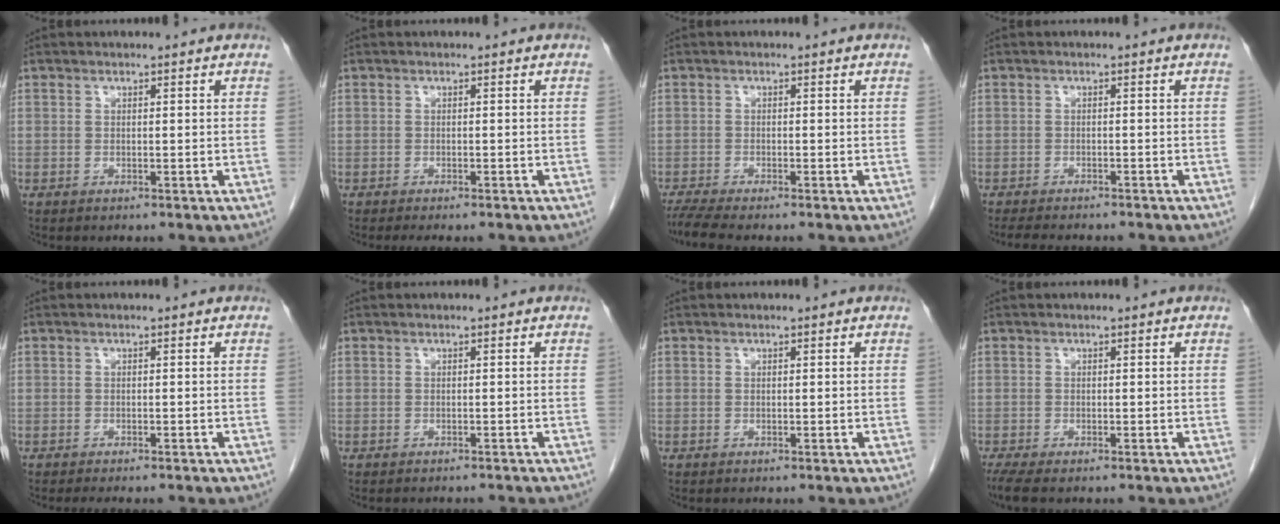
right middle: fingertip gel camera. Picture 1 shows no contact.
{"total": 3.5, "force": [-3.0, 0.7, 1.6], "torque": [-0.013, -0.006, -0.039]}
{"total": 3.7, "force": [-3.2, -0.3, 1.9], "torque": [-0.038, -0.013, -0.060]}
{"total": 7.9, "force": [-6.9, 1.6, 3.5], "torque": [-0.047, -0.007, -0.095]}
{"total": 4.0, "force": [-3.5, 0.8, 1.8], "torque": [-0.015, -0.005, -0.046]}
{"total": 4.5, "force": [-4.1, 1.0, 1.5], "torque": [-0.020, -0.008, -0.045]}
{"total": 0.0}
{"total": 3.4, "force": [-2.6, 0.7, 2.0], "torque": [-0.040, -0.012, -0.043]}